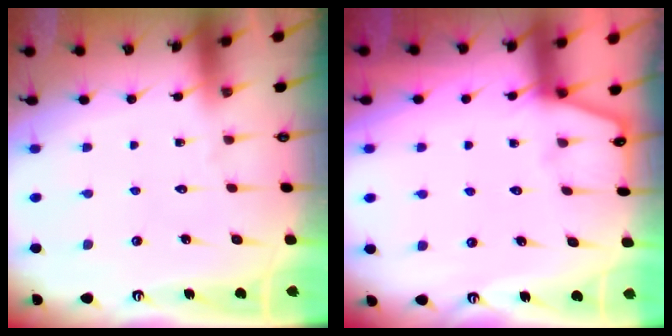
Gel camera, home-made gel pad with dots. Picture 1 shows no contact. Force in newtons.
{"total": 1.8, "press": 1.8, "slide": 0.3}